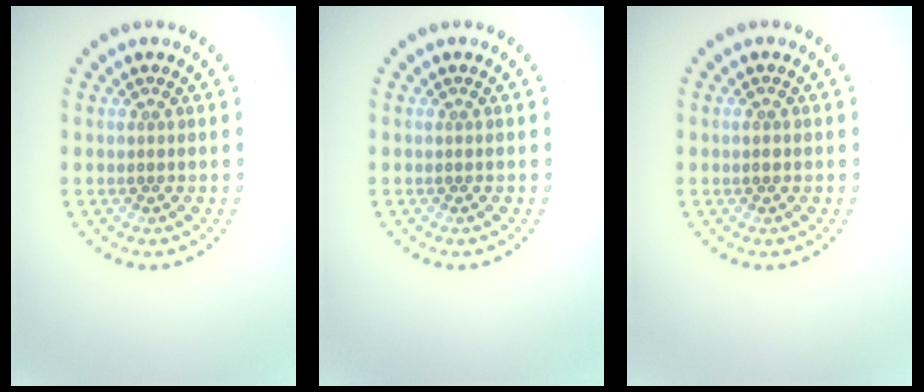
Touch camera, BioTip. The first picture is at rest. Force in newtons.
{"total": 0.0}
{"total": 0.8, "press": 0.8, "slide": 0.1}